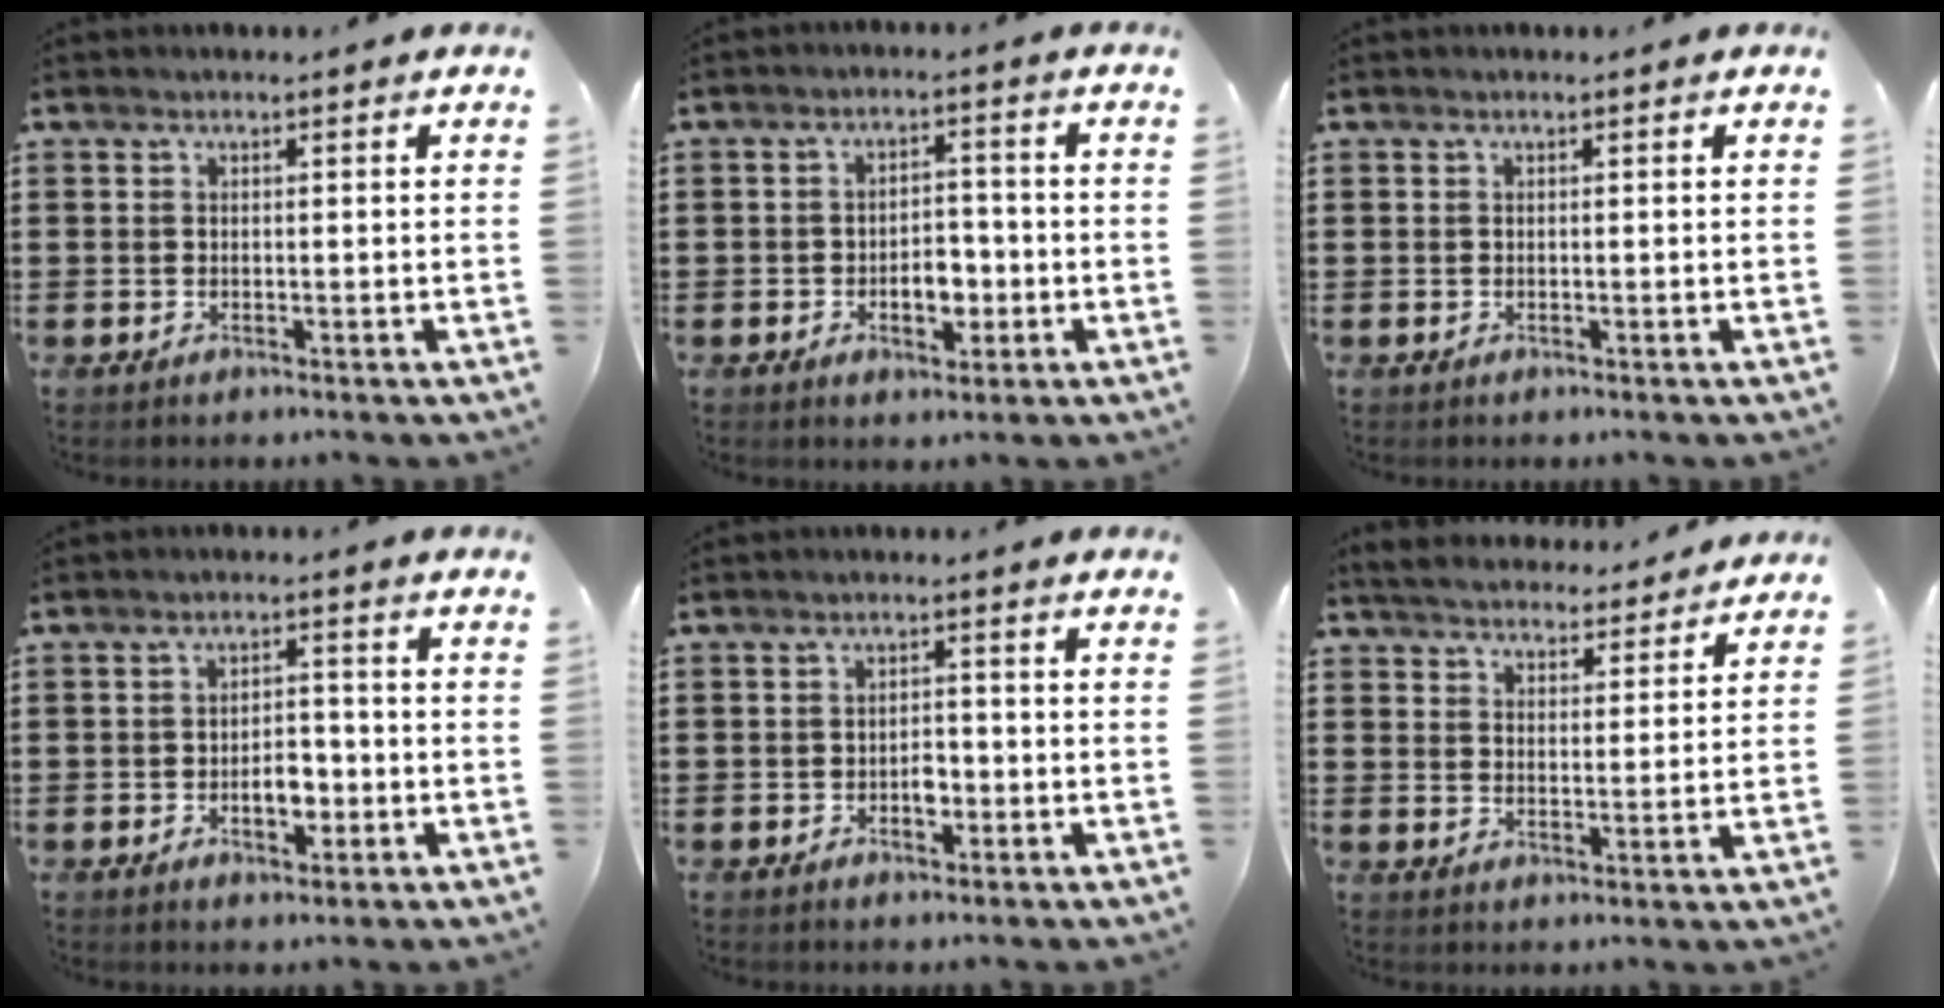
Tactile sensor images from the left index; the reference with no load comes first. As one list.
[{"total": 5.0, "force": [-1.5, 2.8, 3.8], "torque": [-0.062, 0.006, -0.030]}, {"total": 0.0}, {"total": 4.5, "force": [-1.3, 2.4, 3.7], "torque": [-0.058, 0.004, -0.027]}, {"total": 2.6, "force": [-0.8, 1.4, 2.1], "torque": [-0.041, 0.003, -0.015]}, {"total": 4.3, "force": [4.3, 0.4, 0.4], "torque": [-0.028, -0.022, 0.073]}]